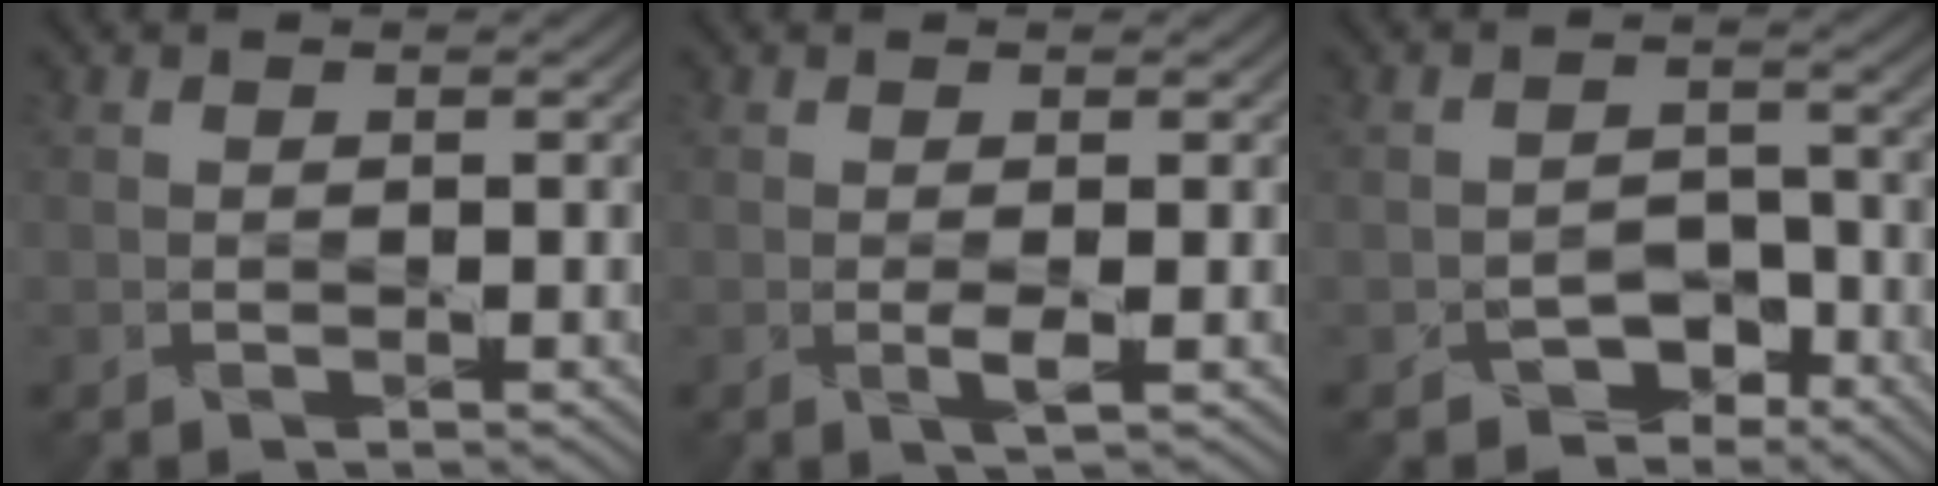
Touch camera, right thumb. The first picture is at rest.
{"total": 1.2, "force": [-0.1, -0.2, 1.2], "torque": [-0.024, 0.001, -0.005]}
{"total": 4.0, "force": [-3.1, 2.3, 1.1], "torque": [-0.010, 0.003, -0.056]}